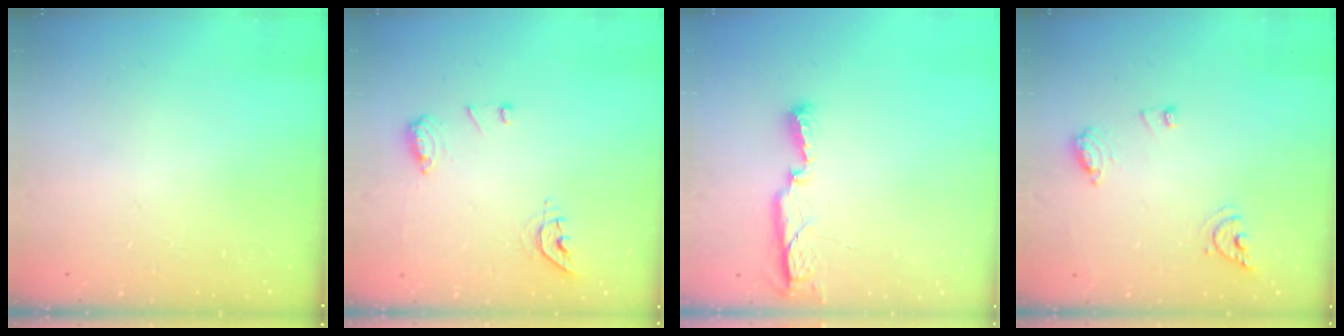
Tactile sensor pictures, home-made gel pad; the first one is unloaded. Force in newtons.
{"total": 9.0, "press": 8.9, "slide": 0.9}
{"total": 6.6, "press": 6.5, "slide": 1.1}
{"total": 8.3, "press": 8.2, "slide": 0.9}